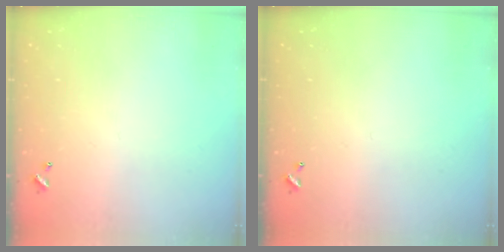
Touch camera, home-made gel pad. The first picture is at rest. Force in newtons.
{"total": 0.0}